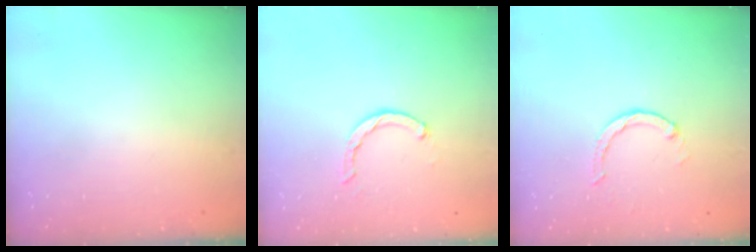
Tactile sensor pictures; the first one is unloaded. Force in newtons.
{"total": 2.1, "press": 2.1, "slide": 0.3}
{"total": 1.8, "press": 1.8, "slide": 0.2}